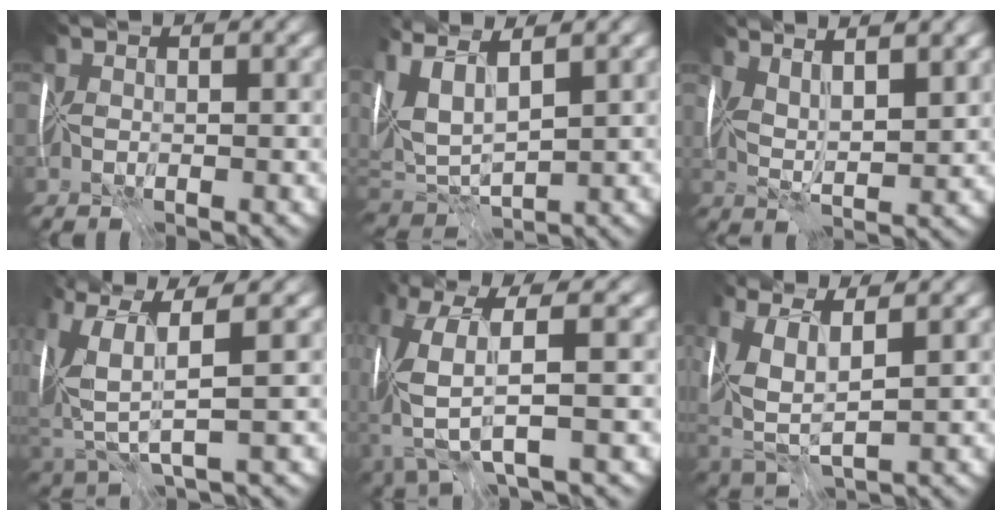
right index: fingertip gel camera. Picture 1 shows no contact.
{"total": 5.4, "force": [2.0, 1.8, 4.7], "torque": [-0.126, -0.003, 0.042]}
{"total": 4.1, "force": [2.7, 0.2, 3.0], "torque": [-0.057, 0.003, 0.045]}
{"total": 4.9, "force": [1.6, 1.3, 4.5], "torque": [-0.116, -0.014, 0.038]}
{"total": 6.6, "force": [-1.0, 1.4, 6.4], "torque": [-0.163, -0.015, -0.018]}
{"total": 6.7, "force": [1.8, 2.9, 5.7], "torque": [-0.142, -0.015, 0.049]}